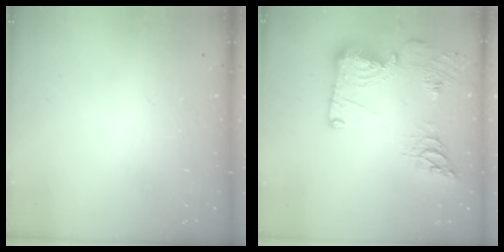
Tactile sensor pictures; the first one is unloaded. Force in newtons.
{"total": 18.8, "press": 18.6, "slide": 2.3}